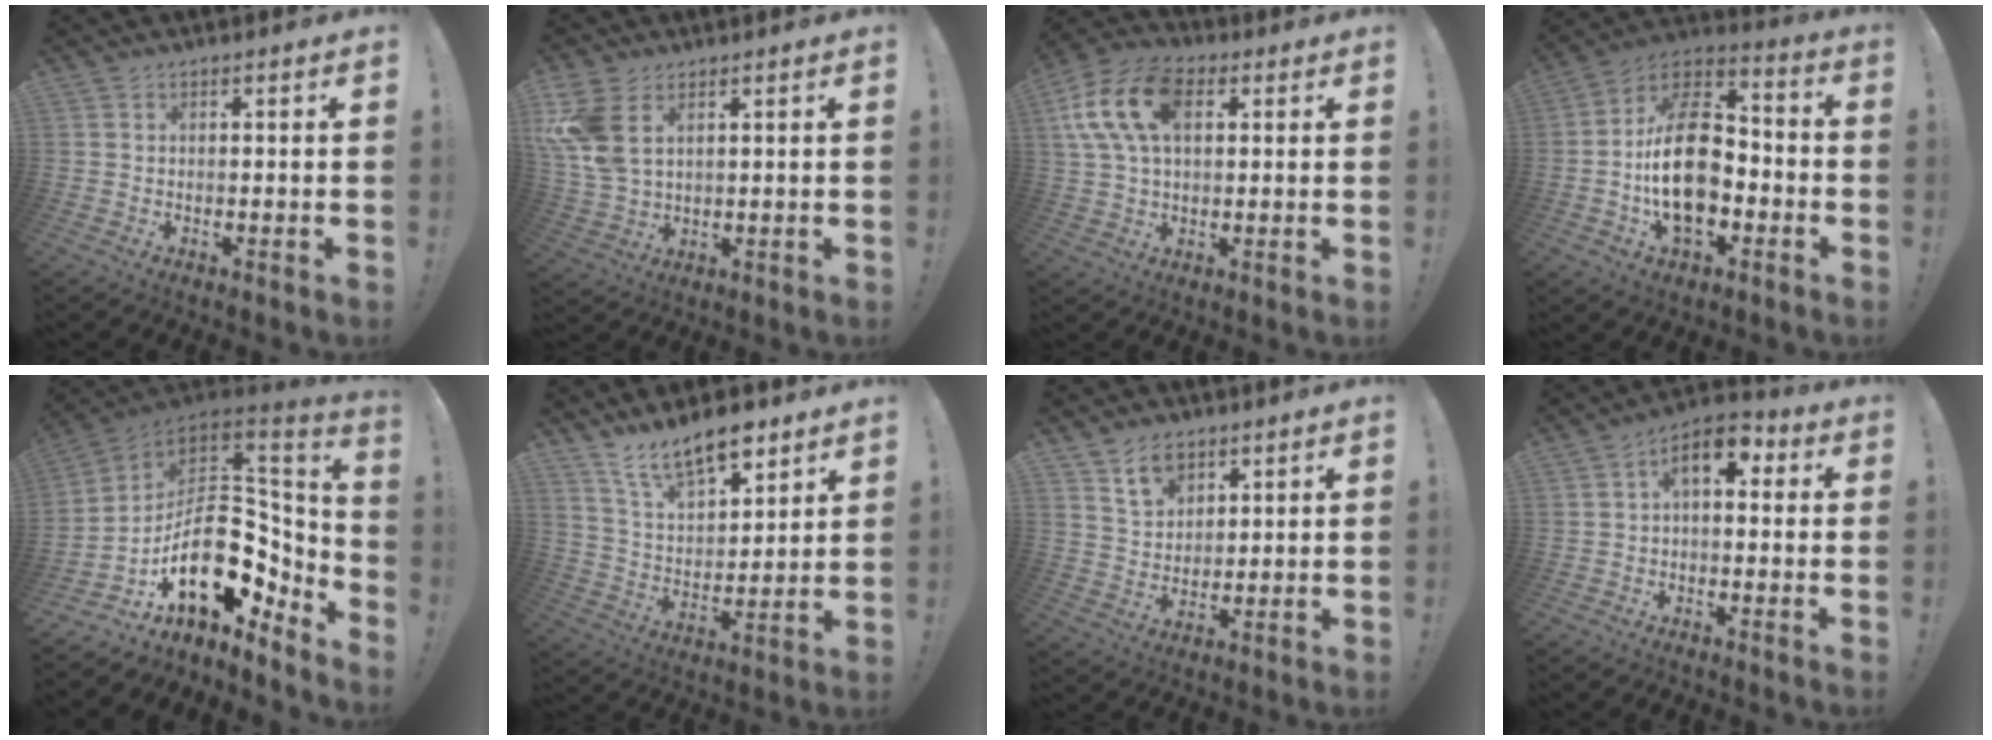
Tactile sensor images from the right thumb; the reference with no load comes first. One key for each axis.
{"total": 10.5, "fx": 4.4, "fy": 6.4, "fz": 7.0, "tx": -0.142, "ty": -0.012, "tz": 0.086}
{"total": 17.2, "fx": 4.9, "fy": 10.8, "fz": 12.4, "tx": -0.246, "ty": 0.005, "tz": 0.089}
{"total": 21.5, "fx": -3.4, "fy": 13.5, "fz": 16.4, "tx": -0.282, "ty": 0.021, "tz": -0.051}
{"total": 24.5, "fx": -2.7, "fy": 14.9, "fz": 19.2, "tx": -0.315, "ty": -0.007, "tz": -0.022}
{"total": 13.4, "fx": 10.5, "fy": 5.4, "fz": 6.4, "tx": -0.115, "ty": -0.066, "tz": 0.193}
{"total": 9.2, "fx": 6.1, "fy": 6.0, "fz": 3.4, "tx": -0.045, "ty": -0.032, "tz": 0.114}
{"total": 8.2, "fx": 2.4, "fy": 4.4, "fz": 6.5, "tx": -0.091, "ty": -0.006, "tz": 0.042}